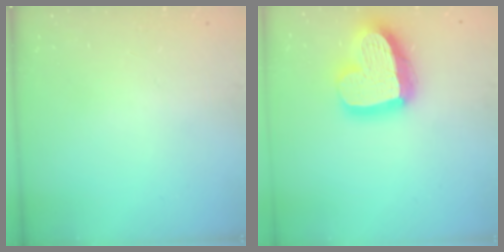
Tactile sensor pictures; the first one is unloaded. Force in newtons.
{"total": 21.5, "press": 21.4, "slide": 2.1}